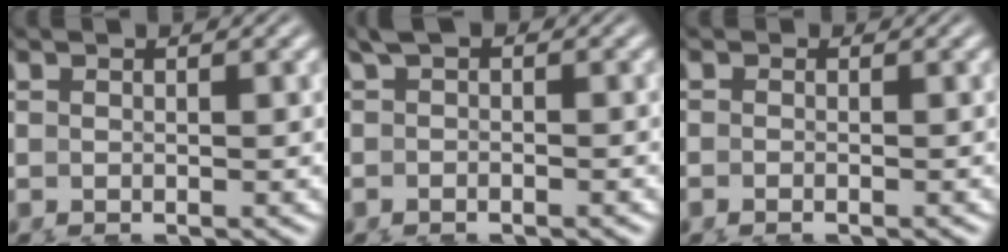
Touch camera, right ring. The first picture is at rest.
{"total": 0.9, "force": [0.1, -0.2, 0.9], "torque": [-0.014, 0.006, -0.001]}
{"total": 0.8, "force": [-0.8, 0.1, 0.1], "torque": [0.004, -0.006, -0.013]}